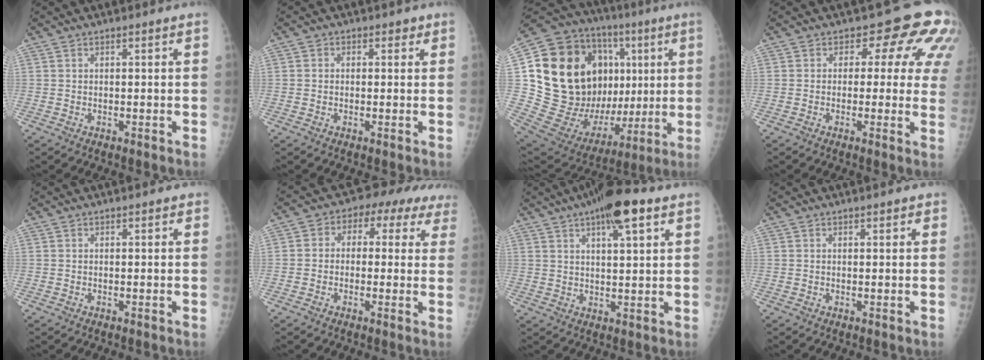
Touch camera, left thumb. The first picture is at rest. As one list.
[{"total": 1.9, "force": [0.4, 1.7, 0.7], "torque": [0.005, 0.002, 0.000]}, {"total": 33.7, "force": [4.3, 20.7, 26.3], "torque": [-0.420, 0.024, 0.085]}, {"total": 10.8, "force": [3.6, 6.4, 7.9], "torque": [-0.039, -0.006, 0.022]}, {"total": 0.0}, {"total": 9.6, "force": [3.3, 7.0, 5.8], "torque": [-0.021, 0.028, 0.032]}, {"total": 10.8, "force": [6.1, 2.8, 8.5], "torque": [-0.121, -0.007, 0.090]}, {"total": 1.0, "force": [0.7, 0.4, 0.7], "torque": [-0.006, -0.001, 0.006]}]